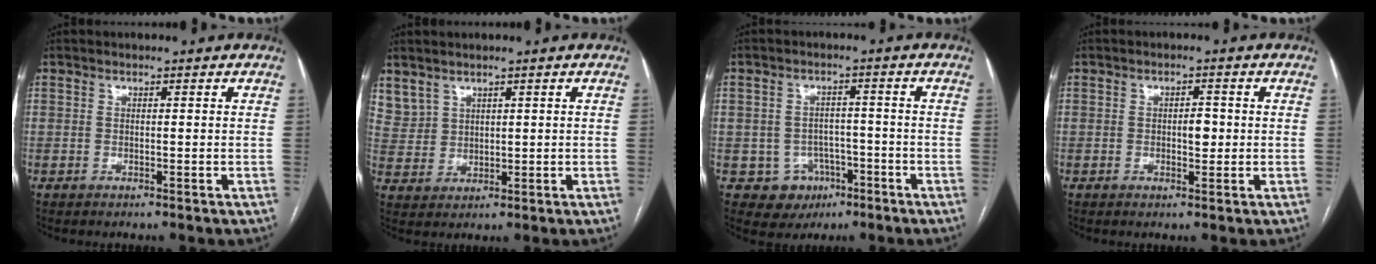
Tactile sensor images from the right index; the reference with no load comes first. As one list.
[{"total": 5.1, "force": [3.8, 3.4, 0.8], "torque": [-0.022, 0.010, 0.090]}, {"total": 5.9, "force": [-2.5, 5.3, 0.7], "torque": [0.001, 0.015, -0.028]}, {"total": 2.7, "force": [-0.1, 1.2, 2.4], "torque": [-0.034, 0.003, -0.001]}]